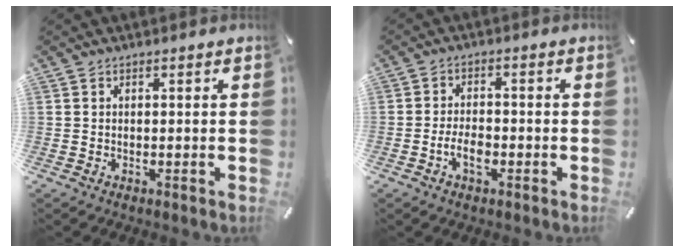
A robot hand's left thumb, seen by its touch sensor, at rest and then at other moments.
{"total": 4.9, "force": [-2.0, 2.6, 3.6], "torque": [-0.073, 0.009, -0.038]}